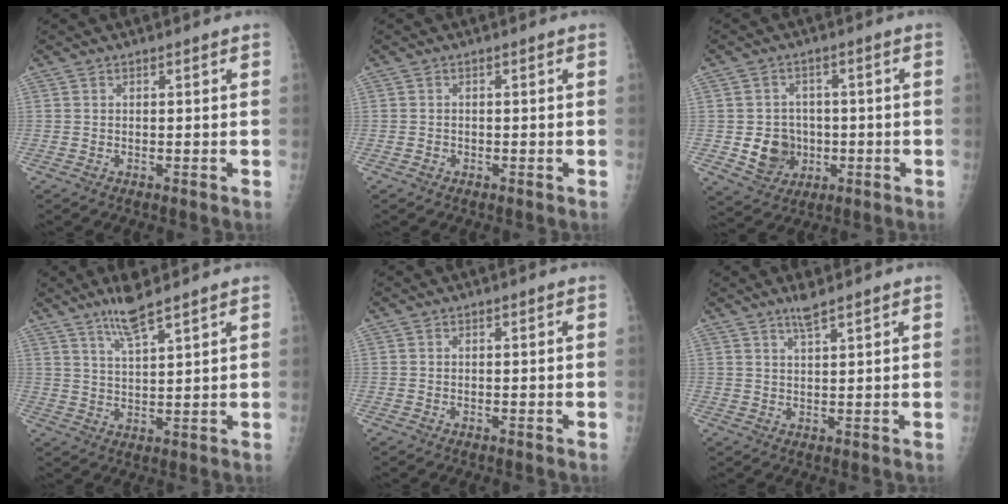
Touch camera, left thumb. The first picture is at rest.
{"total": 0.7, "force": [-0.3, 0.6, 0.2], "torque": [0.002, 0.004, -0.007]}
{"total": 7.8, "force": [-1.3, 6.9, 3.4], "torque": [-0.022, 0.007, -0.012]}
{"total": 6.5, "force": [4.9, 0.5, 4.3], "torque": [-0.081, -0.028, 0.093]}
{"total": 0.0}
{"total": 3.1, "force": [2.4, 0.3, 2.0], "torque": [-0.039, -0.010, 0.048]}